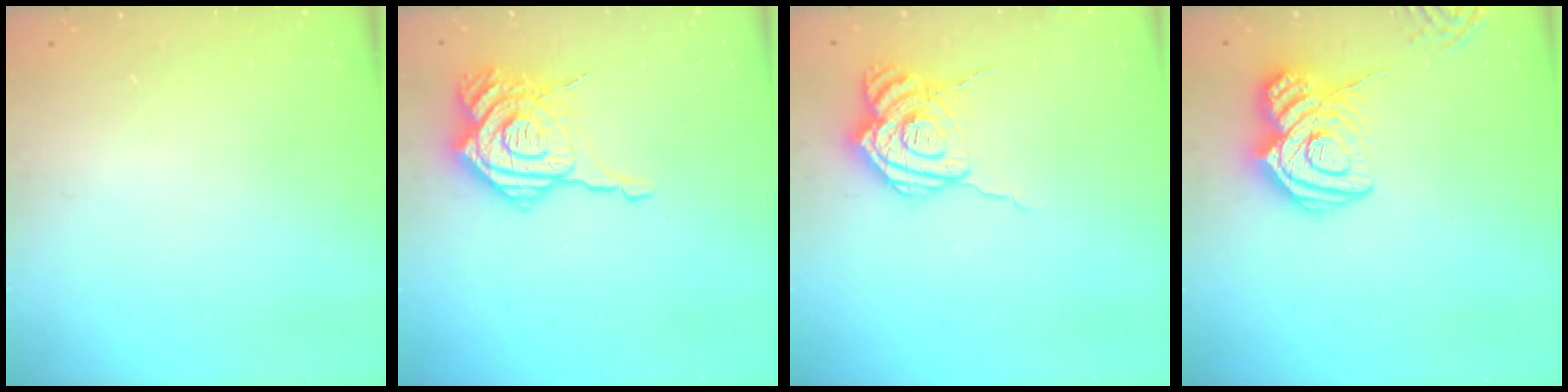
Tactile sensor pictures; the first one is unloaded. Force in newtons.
{"total": 19.3, "press": 19.2, "slide": 2.0}
{"total": 13.9, "press": 13.8, "slide": 1.5}
{"total": 16.0, "press": 15.9, "slide": 1.7}